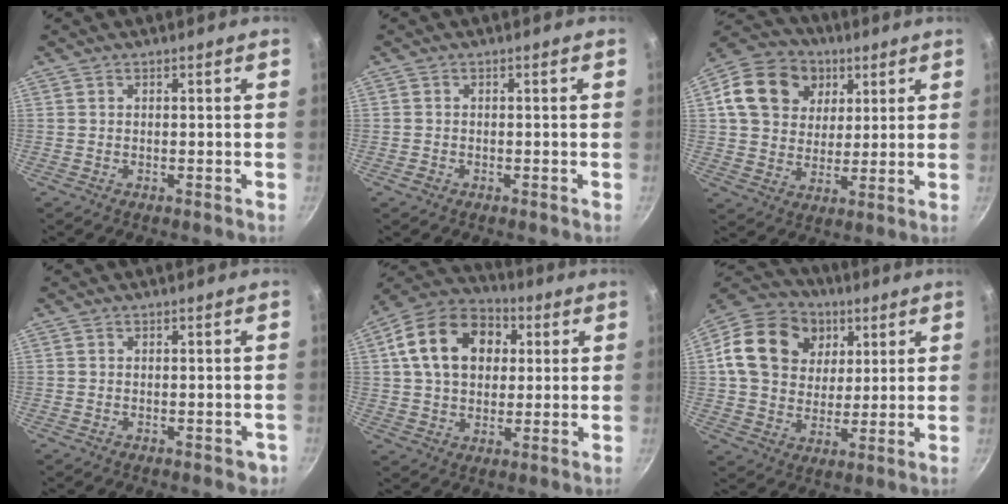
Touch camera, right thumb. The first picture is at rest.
{"total": 1.2, "force": [-0.7, 0.9, 0.3], "torque": [-0.006, 0.004, -0.010]}
{"total": 16.1, "force": [5.0, 13.1, 7.9], "torque": [-0.126, 0.008, 0.077]}
{"total": 2.0, "force": [-0.8, 1.3, 1.2], "torque": [0.000, 0.010, -0.005]}
{"total": 17.5, "force": [4.2, 12.7, 11.3], "torque": [-0.170, 0.022, 0.058]}
{"total": 18.8, "force": [5.2, 15.2, 9.8], "torque": [-0.163, 0.007, 0.083]}